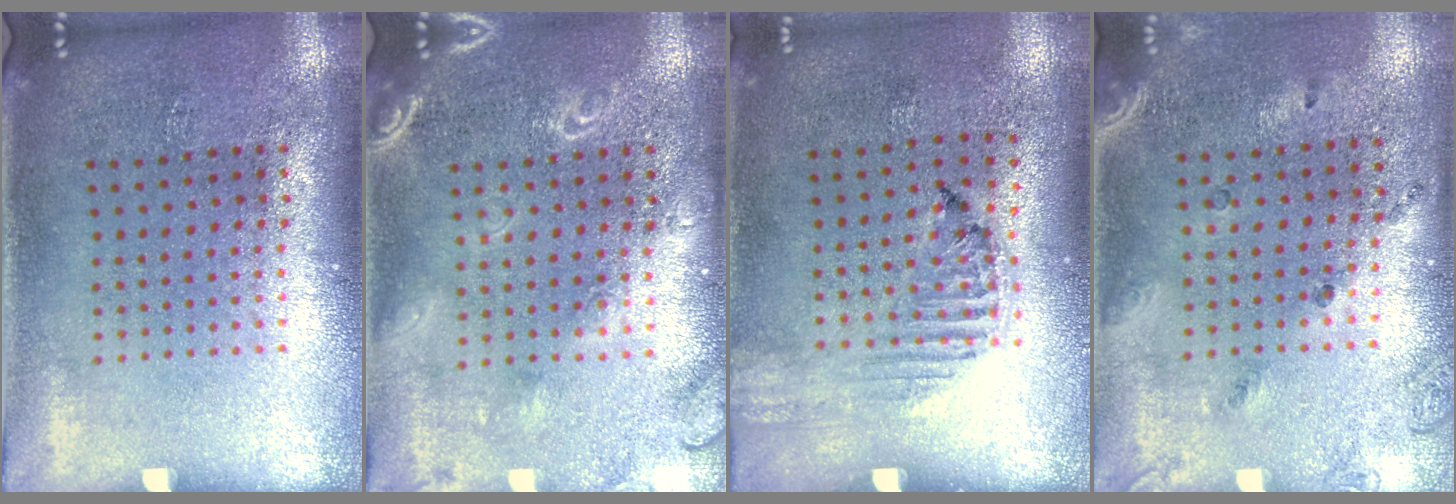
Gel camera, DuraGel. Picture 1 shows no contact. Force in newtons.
{"total": 1.8, "press": 1.8, "slide": 0.5}
{"total": 1.2, "press": 1.2, "slide": 0.2}
{"total": 1.5, "press": 1.1, "slide": 1.0}